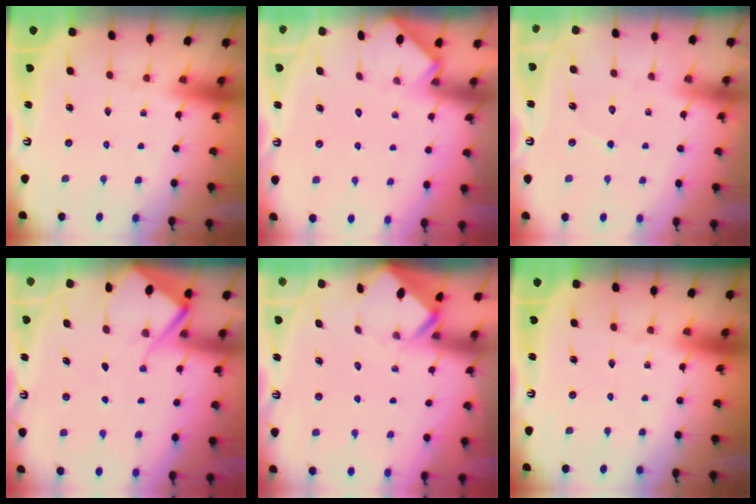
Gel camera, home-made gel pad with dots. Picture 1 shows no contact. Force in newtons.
{"total": 2.5, "press": 2.5, "slide": 0.4}
{"total": 3.9, "press": 3.9, "slide": 0.3}
{"total": 6.3, "press": 6.3, "slide": 0.8}
{"total": 2.8, "press": 2.8, "slide": 0.1}
{"total": 0.0}